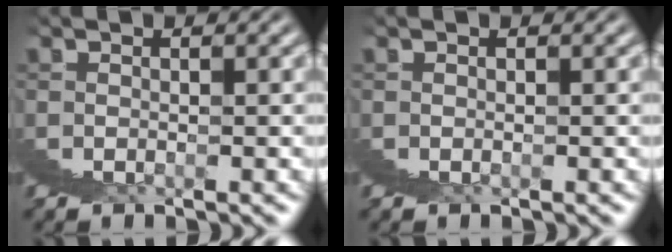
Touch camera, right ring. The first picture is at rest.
{"total": 0.0}